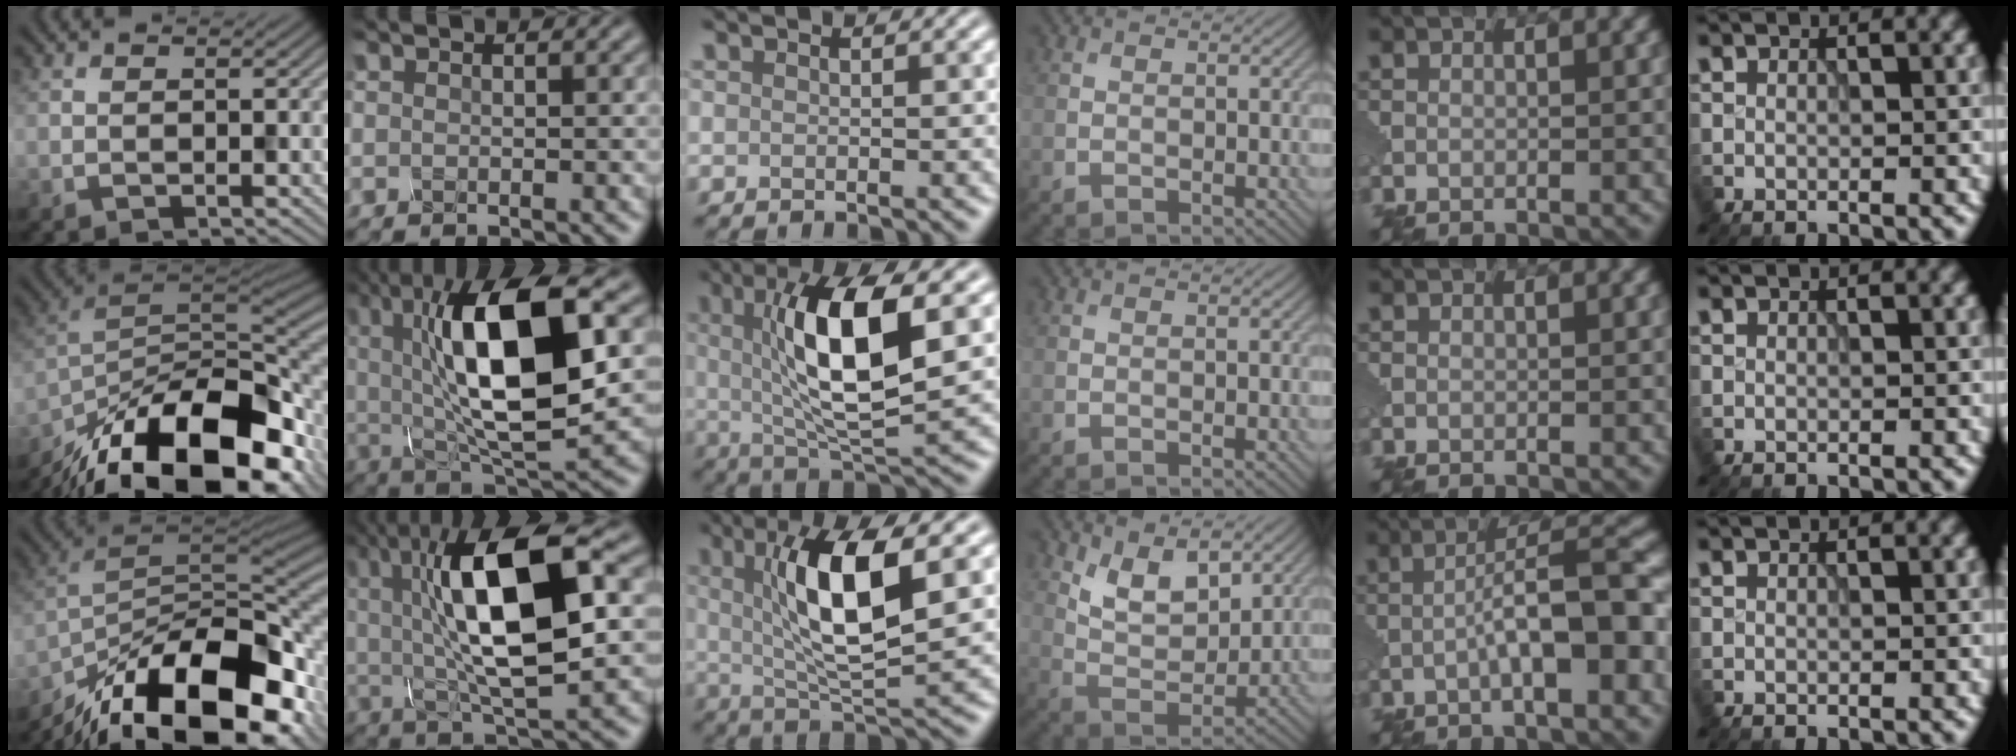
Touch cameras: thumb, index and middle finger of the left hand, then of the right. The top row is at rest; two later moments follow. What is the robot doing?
{"motion": "assemble", "object": "glue stick"}